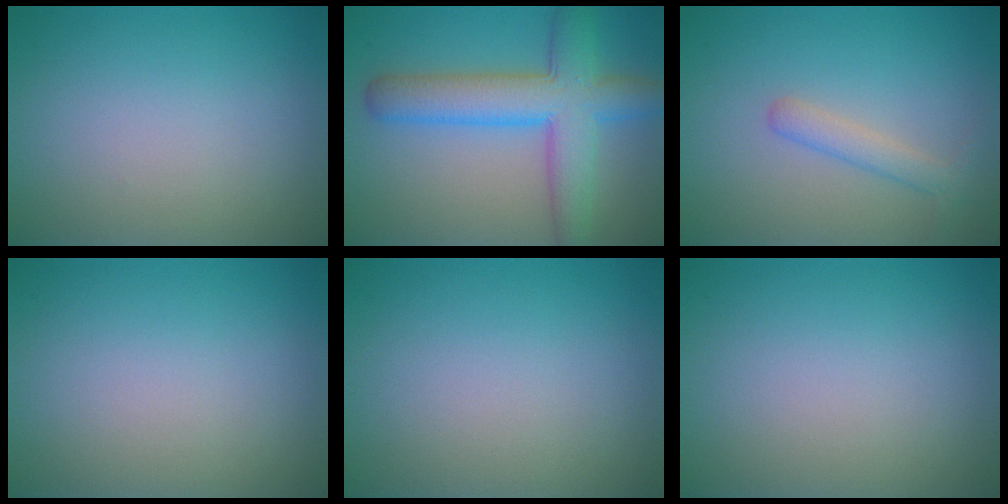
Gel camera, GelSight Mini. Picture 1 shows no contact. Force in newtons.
{"total": 7.4, "press": 7.4, "slide": 0.2}
{"total": 2.0, "press": 2.0, "slide": 0.1}
{"total": 0.0}
{"total": 0.0}
{"total": 0.0}